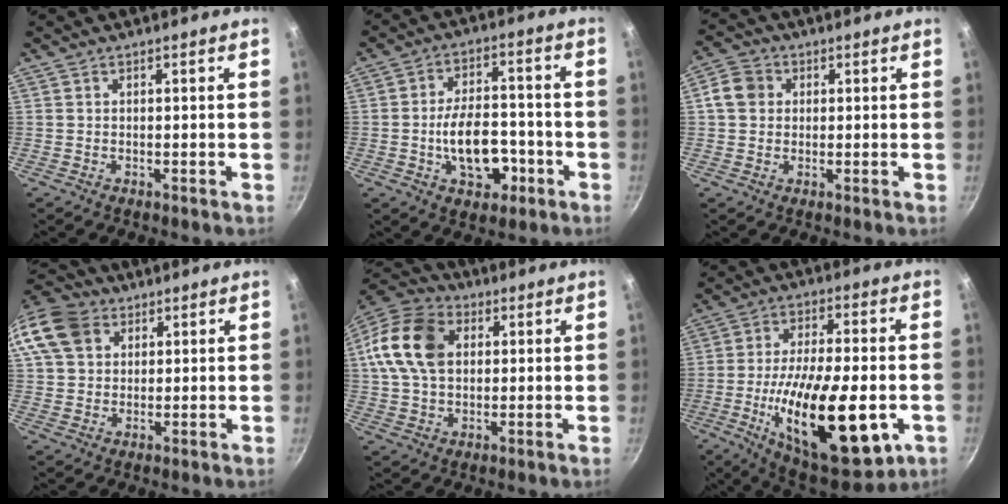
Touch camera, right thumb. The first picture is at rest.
{"total": 12.1, "force": [-3.6, 7.2, 9.1], "torque": [-0.118, 0.030, -0.051]}
{"total": 5.4, "force": [0.8, 4.7, 2.5], "torque": [-0.028, 0.008, 0.001]}
{"total": 14.5, "force": [5.6, 11.1, 7.4], "torque": [-0.149, 0.019, 0.097]}
{"total": 17.0, "force": [3.7, 12.0, 11.4], "torque": [-0.210, 0.020, 0.054]}
{"total": 25.4, "force": [-6.8, 9.7, 22.5], "torque": [-0.351, 0.006, -0.102]}